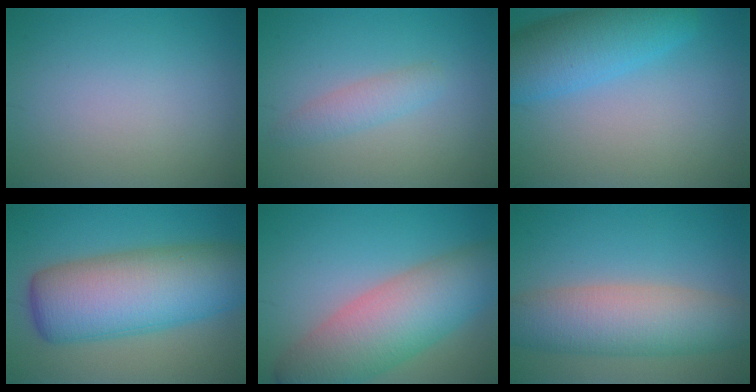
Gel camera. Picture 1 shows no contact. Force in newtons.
{"total": 1.9, "press": 1.9, "slide": 0.1}
{"total": 7.1, "press": 7.1, "slide": 0.3}
{"total": 11.5, "press": 11.5, "slide": 0.3}
{"total": 9.3, "press": 9.3, "slide": 0.5}
{"total": 7.6, "press": 7.6, "slide": 0.5}